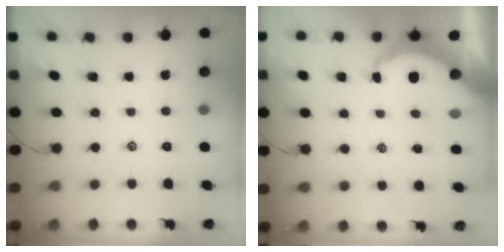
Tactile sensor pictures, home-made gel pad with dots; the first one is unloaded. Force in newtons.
{"total": 5.6, "press": 5.6, "slide": 0.3}